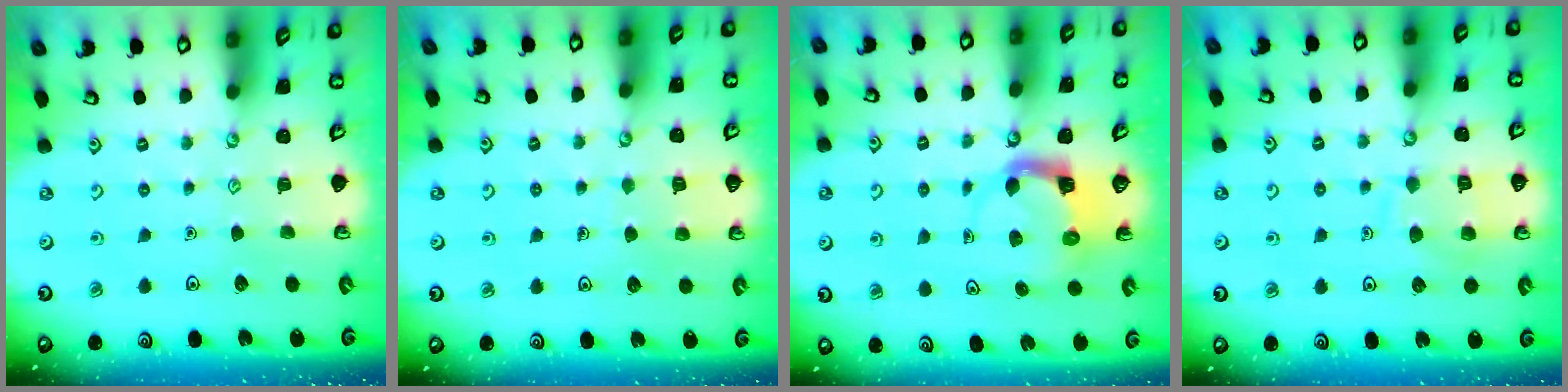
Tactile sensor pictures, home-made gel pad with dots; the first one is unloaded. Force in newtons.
{"total": 3.5, "press": 3.5, "slide": 0.3}
{"total": 3.7, "press": 3.7, "slide": 0.6}
{"total": 9.7, "press": 9.7, "slide": 0.9}